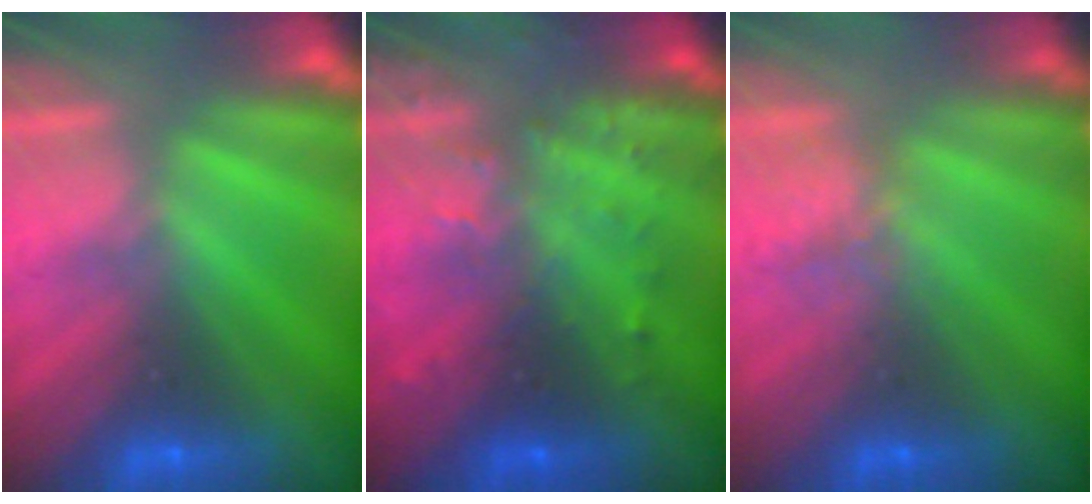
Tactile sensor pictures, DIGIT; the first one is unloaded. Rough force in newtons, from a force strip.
{"total": 4.7}
{"total": 2.5}